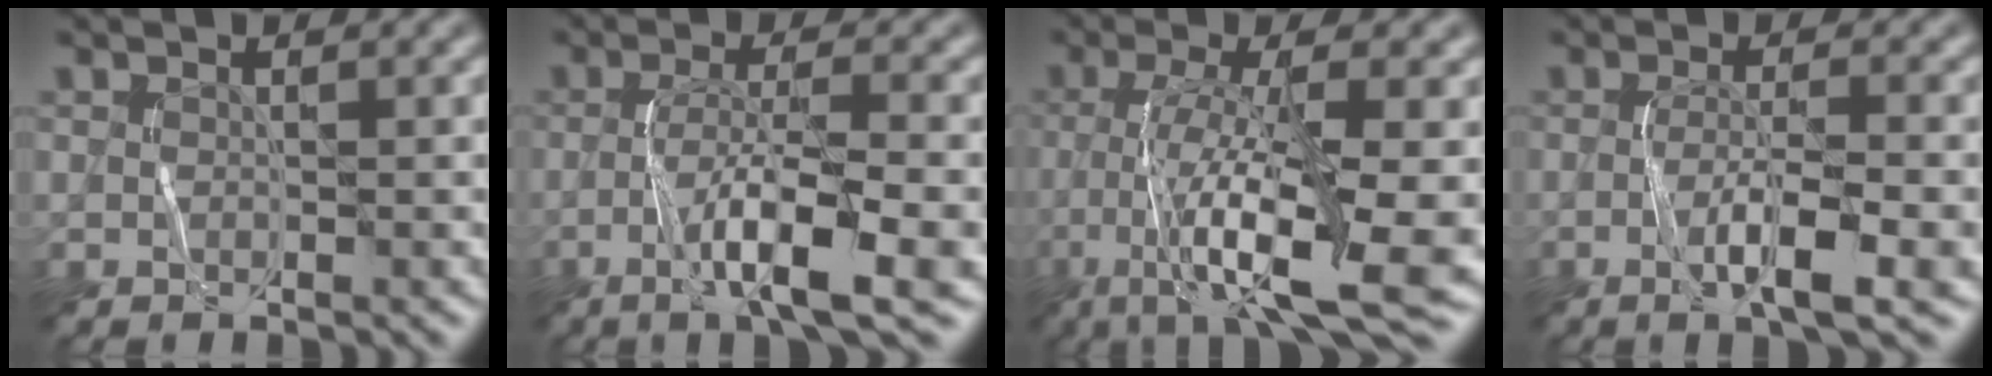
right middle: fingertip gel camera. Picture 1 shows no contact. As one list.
[{"total": 7.0, "force": [-2.6, 1.2, 6.4], "torque": [-0.109, 0.003, -0.047]}, {"total": 11.9, "force": [-4.4, 2.7, 10.7], "torque": [-0.190, -0.011, -0.069]}, {"total": 4.8, "force": [-1.7, 0.8, 4.4], "torque": [-0.076, 0.001, -0.027]}]